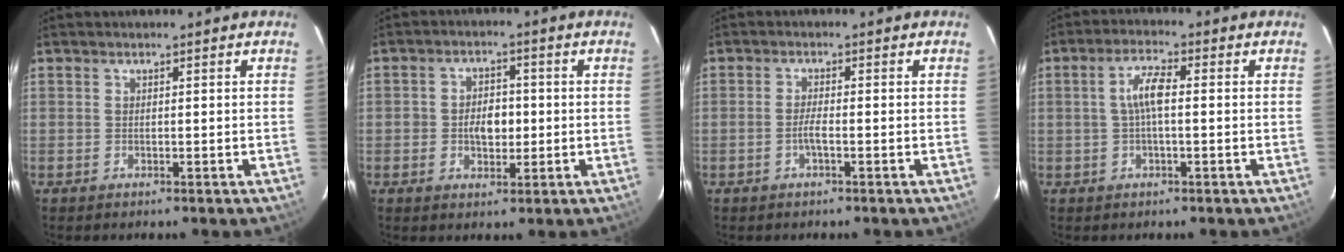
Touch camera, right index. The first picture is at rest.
{"total": 5.2, "force": [-0.7, 3.7, 3.6], "torque": [-0.065, 0.007, -0.007]}
{"total": 2.0, "force": [-1.0, 0.1, 1.7], "torque": [-0.034, -0.001, -0.020]}
{"total": 4.7, "force": [0.1, 1.2, 4.5], "torque": [-0.089, 0.011, 0.002]}